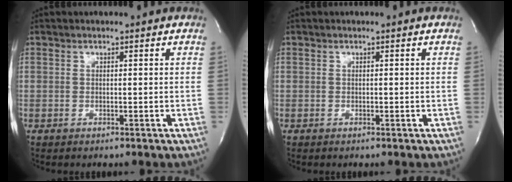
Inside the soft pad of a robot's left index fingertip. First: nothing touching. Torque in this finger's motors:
{"motor_torque": [-0.30, 0.07, -0.06, -0.01]}